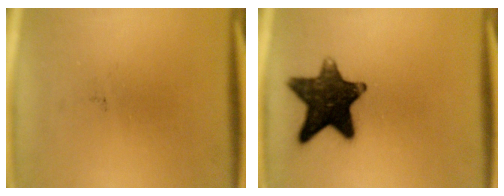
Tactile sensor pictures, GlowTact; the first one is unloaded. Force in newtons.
{"total": 13.4}